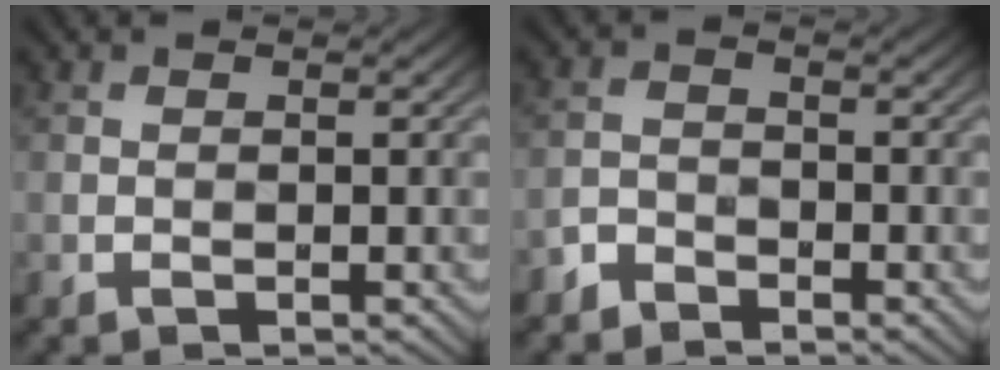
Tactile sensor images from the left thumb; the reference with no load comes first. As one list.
[{"total": 2.4, "force": [-2.2, 0.8, 0.2], "torque": [-0.009, -0.007, -0.048]}]